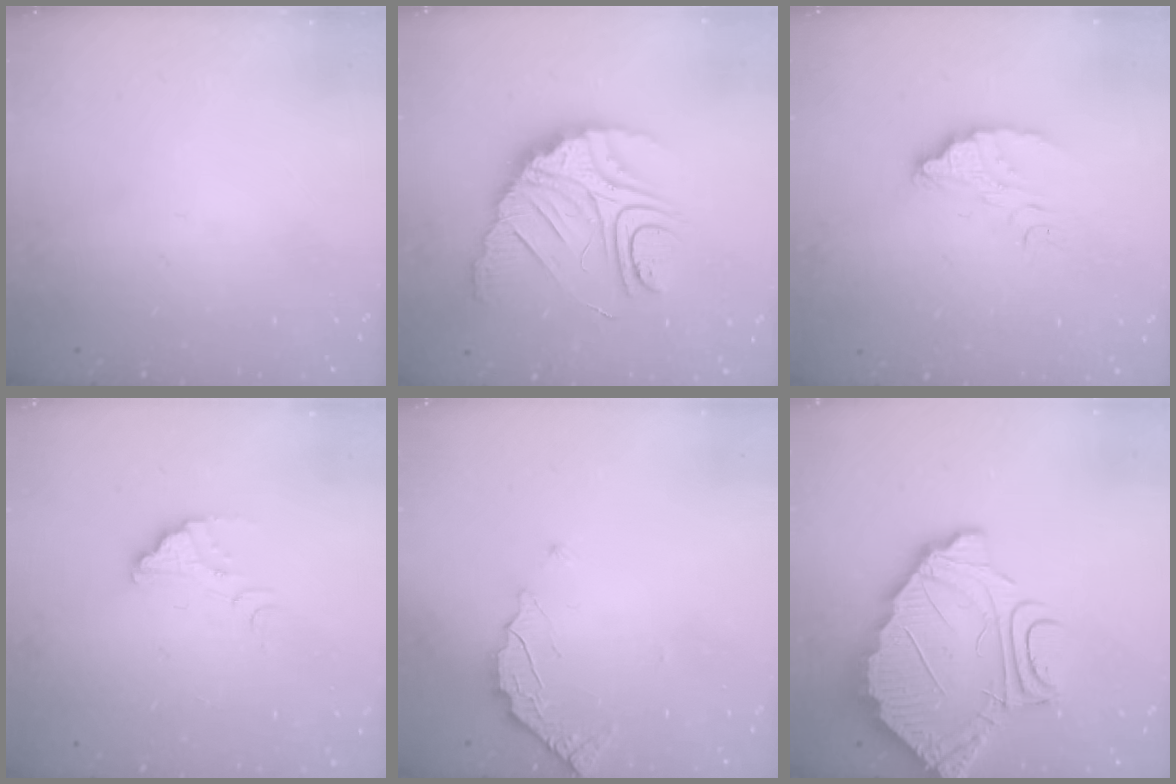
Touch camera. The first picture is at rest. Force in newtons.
{"total": 15.3, "press": 15.3, "slide": 1.3}
{"total": 5.0, "press": 5.0, "slide": 0.4}
{"total": 3.0, "press": 3.0, "slide": 0.1}
{"total": 3.0, "press": 3.0, "slide": 0.3}
{"total": 12.6, "press": 12.6, "slide": 0.9}